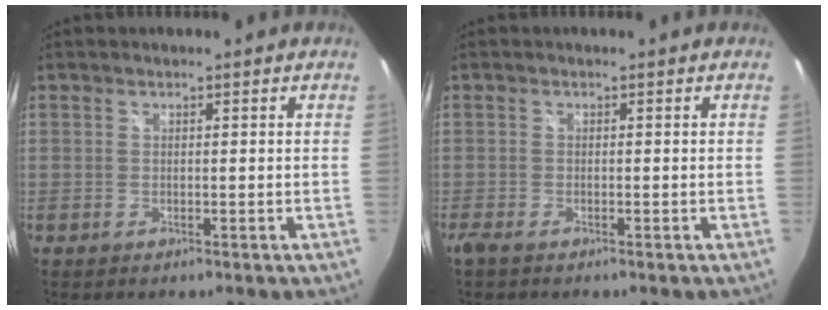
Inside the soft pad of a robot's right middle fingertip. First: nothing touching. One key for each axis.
{"total": 1.5, "fx": -1.1, "fy": 0.1, "fz": 0.9, "tx": -0.021, "ty": -0.005, "tz": -0.023}